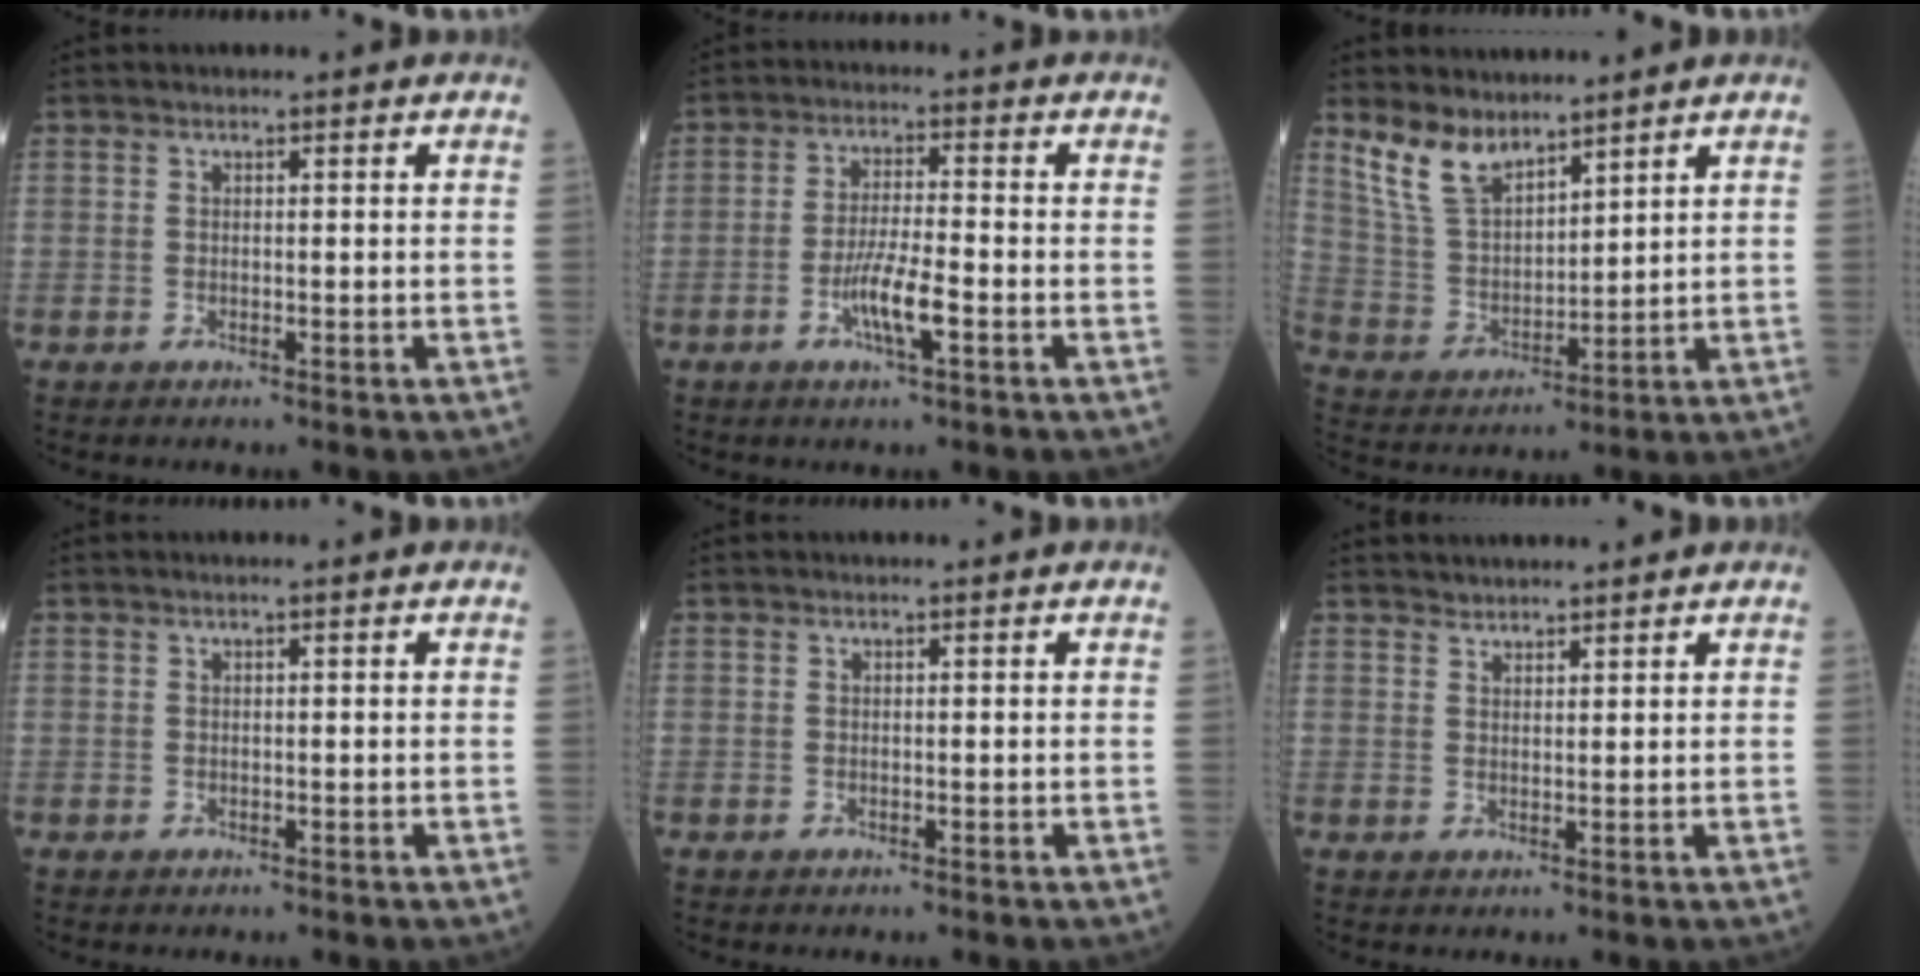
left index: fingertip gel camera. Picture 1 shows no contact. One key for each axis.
{"total": 5.8, "fx": -2.4, "fy": 0.4, "fz": 5.2, "tx": -0.103, "ty": -0.005, "tz": -0.048}
{"total": 8.4, "fx": 6.9, "fy": 3.3, "fz": 3.6, "tx": -0.081, "ty": 0.009, "tz": 0.154}
{"total": 0.0}
{"total": 0.0}
{"total": 2.8, "fx": 2.8, "fy": 0.4, "fz": 0.3, "tx": -0.006, "ty": 0.026, "tz": 0.049}